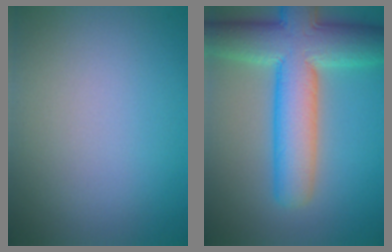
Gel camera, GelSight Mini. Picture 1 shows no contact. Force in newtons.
{"total": 10.5, "press": 10.5, "slide": 0.6}